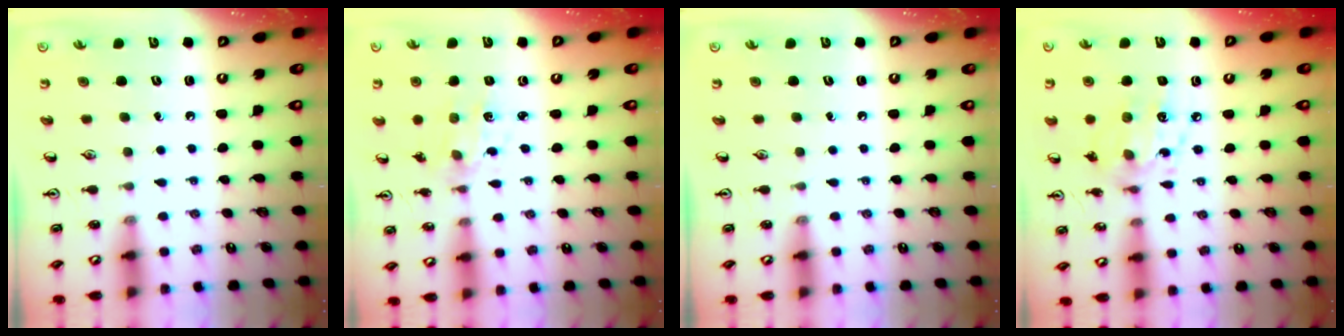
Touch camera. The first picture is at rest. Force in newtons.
{"total": 1.8, "press": 1.8, "slide": 0.3}
{"total": 0.0}
{"total": 9.8, "press": 9.8, "slide": 0.6}